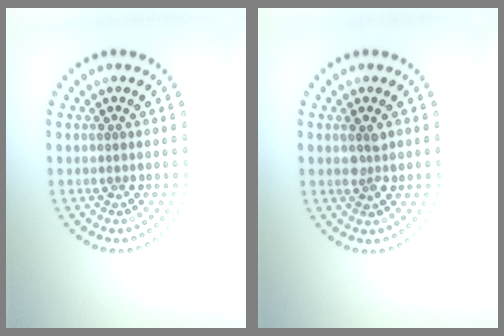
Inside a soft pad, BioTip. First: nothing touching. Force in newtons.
{"total": 1.4, "press": 1.3, "slide": 0.4}